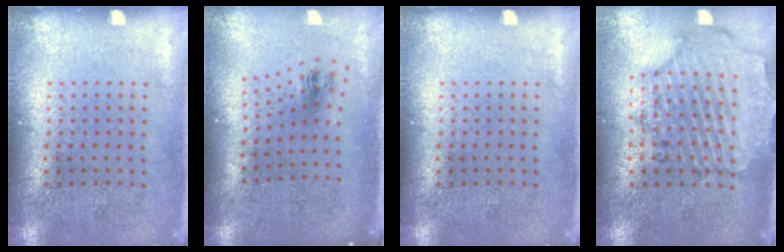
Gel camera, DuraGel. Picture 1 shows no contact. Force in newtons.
{"total": 1.0, "press": 0.4, "slide": 0.9}
{"total": 0.0}
{"total": 1.6, "press": 1.6, "slide": 0.3}